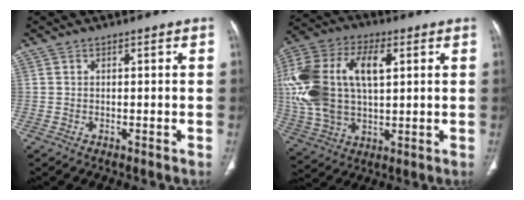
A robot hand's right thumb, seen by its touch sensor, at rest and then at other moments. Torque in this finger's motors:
{"motor_torque": [2.32, 2.69, 2.06, 0.30, 0.27]}